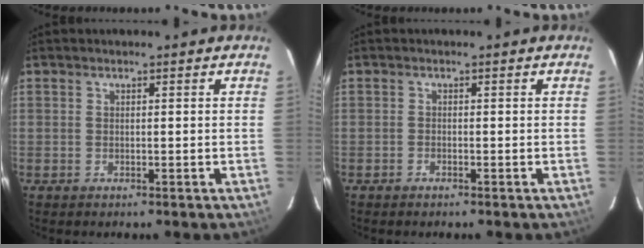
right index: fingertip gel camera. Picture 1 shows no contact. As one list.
[{"total": 0.7, "force": [-0.7, 0.3, 0.0], "torque": [-0.003, 0.002, -0.014]}]